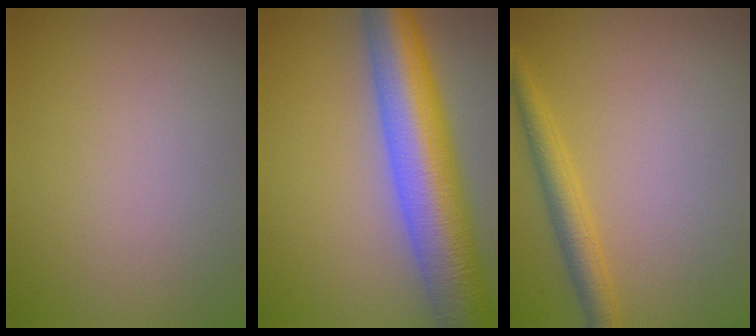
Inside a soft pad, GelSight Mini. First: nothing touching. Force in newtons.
{"total": 10.9, "press": 10.9, "slide": 0.4}
{"total": 2.7, "press": 2.7, "slide": 0.2}